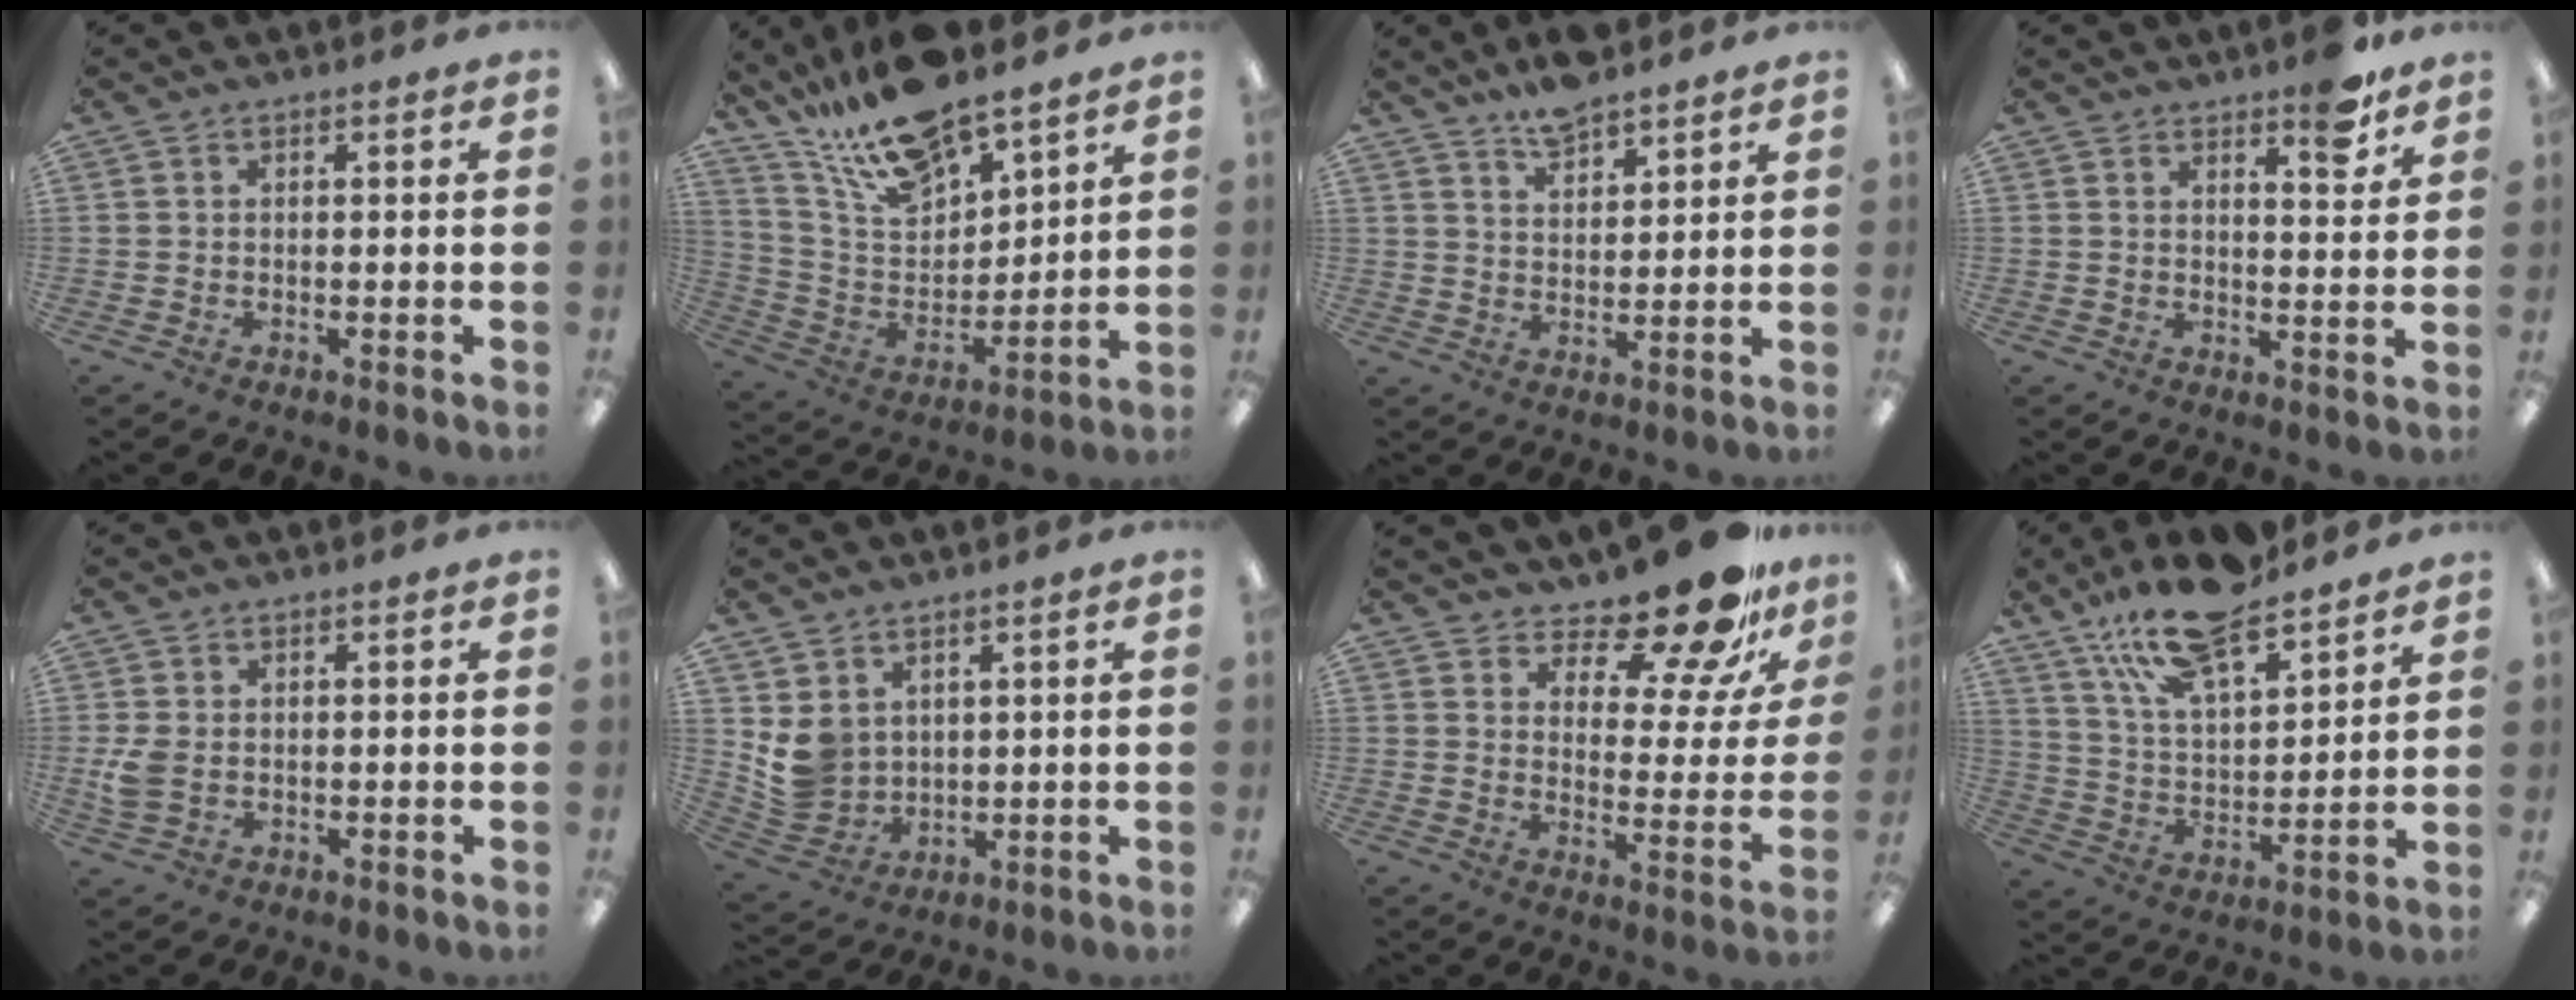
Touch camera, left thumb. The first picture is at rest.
{"total": 17.2, "force": [15.0, 4.6, 7.1], "torque": [-0.159, -0.093, 0.269]}
{"total": 6.9, "force": [6.0, 2.2, 2.4], "torque": [-0.046, -0.031, 0.110]}
{"total": 6.8, "force": [5.3, 1.7, 3.8], "torque": [-0.041, -0.036, 0.085]}
{"total": 4.6, "force": [-0.1, 3.3, 3.2], "torque": [-0.063, 0.000, -0.004]}
{"total": 6.9, "force": [2.7, 6.0, 2.0], "torque": [-0.062, -0.014, 0.059]}
{"total": 16.5, "force": [14.0, 5.2, 7.1], "torque": [-0.106, -0.114, 0.236]}
{"total": 17.9, "force": [13.9, 6.0, 9.6], "torque": [-0.190, -0.066, 0.246]}